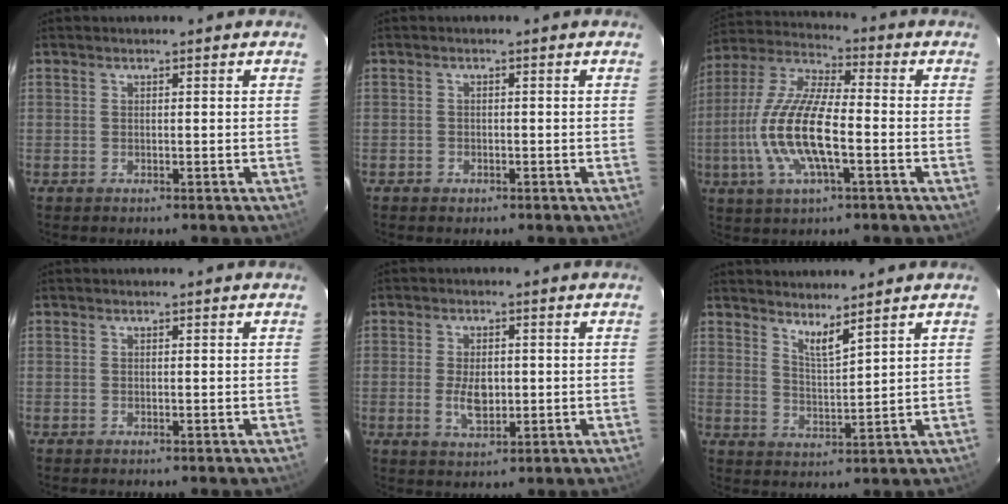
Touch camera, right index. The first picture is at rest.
{"total": 1.5, "force": [-0.9, 1.2, 0.2], "torque": [-0.005, 0.003, -0.013]}
{"total": 15.7, "force": [-3.9, 4.9, 14.4], "torque": [-0.299, -0.004, -0.080]}
{"total": 0.0}
{"total": 5.6, "force": [-0.7, 3.1, 4.5], "torque": [-0.088, -0.004, -0.007]}
{"total": 4.5, "force": [3.9, 0.2, 2.4], "torque": [-0.043, -0.010, 0.067]}